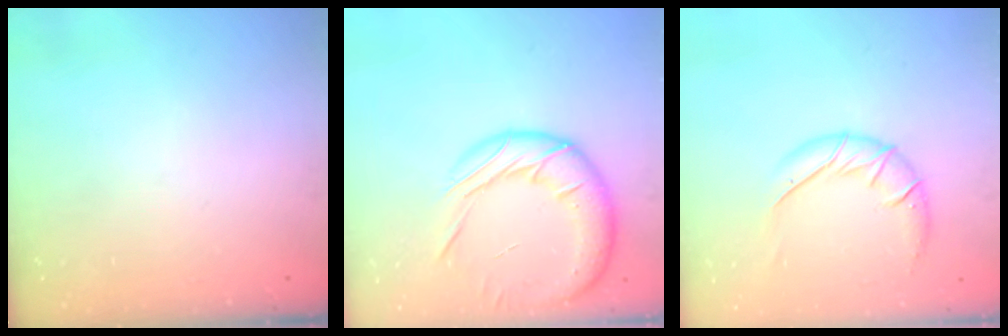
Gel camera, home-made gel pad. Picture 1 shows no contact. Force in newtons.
{"total": 19.2, "press": 18.9, "slide": 3.5}
{"total": 12.6, "press": 12.5, "slide": 1.5}